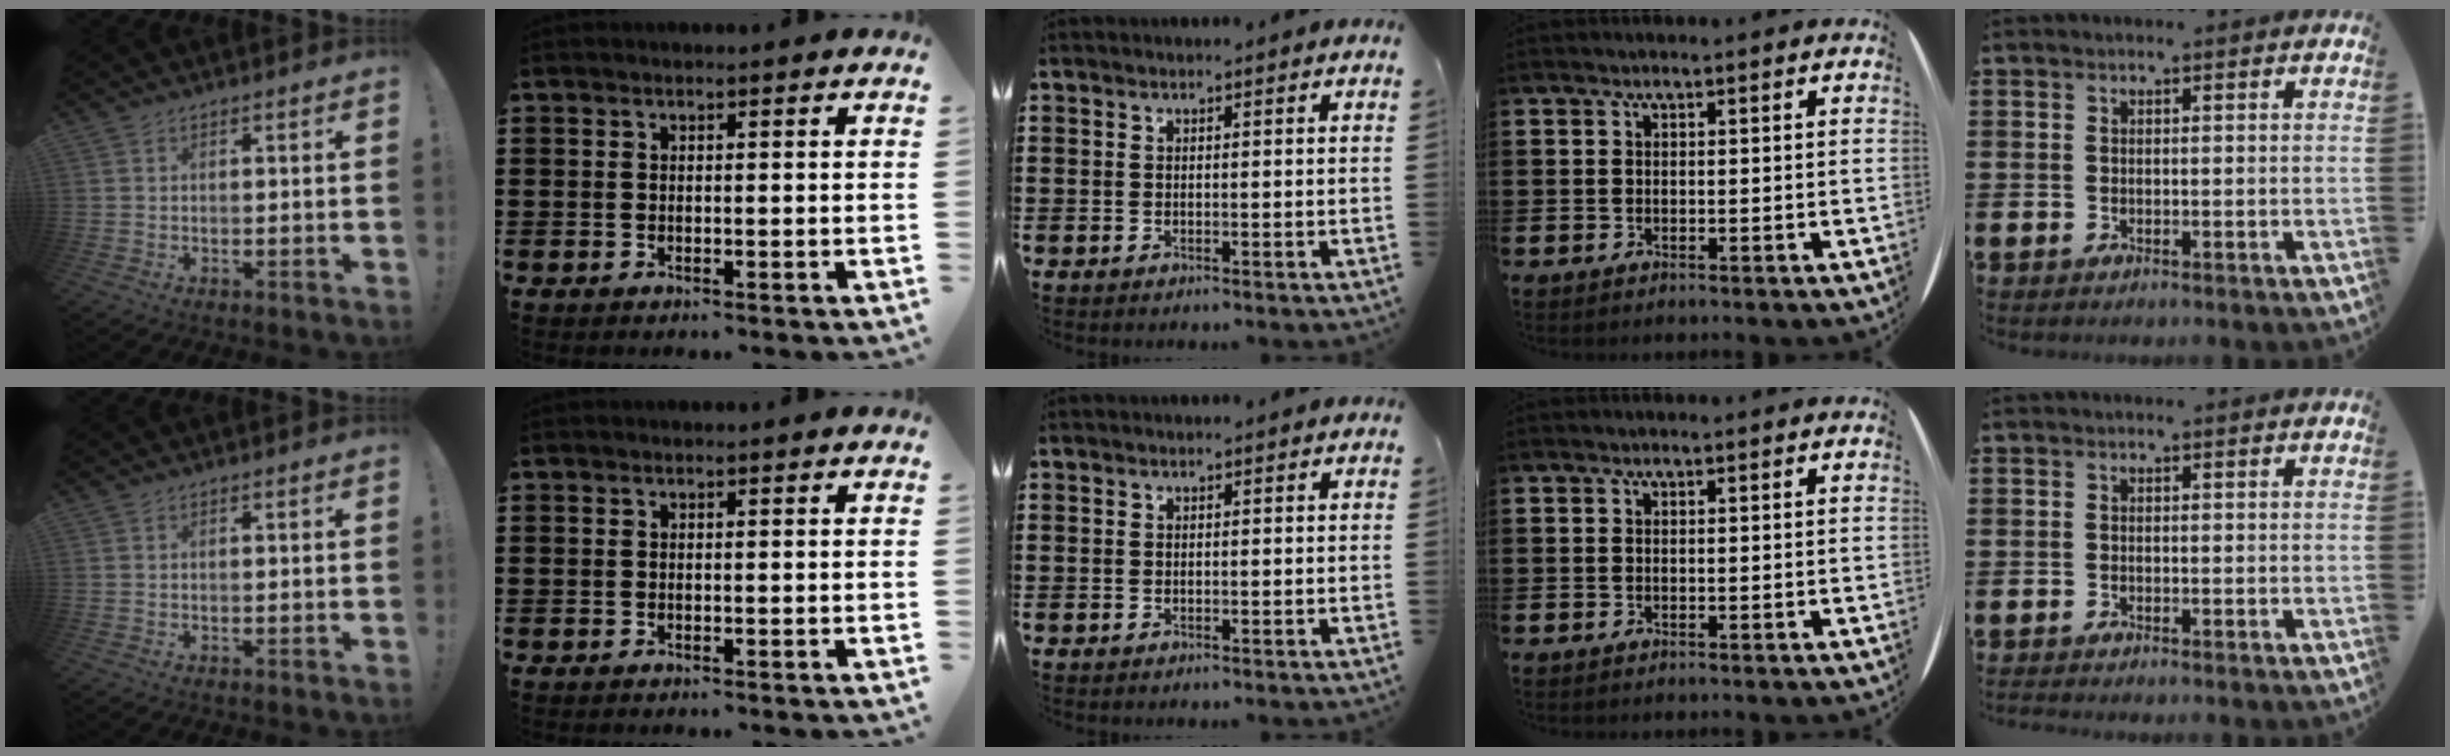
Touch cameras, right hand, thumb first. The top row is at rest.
{}